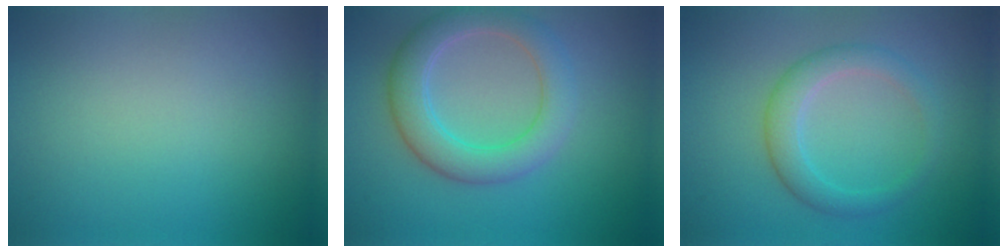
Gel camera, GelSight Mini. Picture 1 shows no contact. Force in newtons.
{"total": 5.0, "press": 5.0, "slide": 0.2}
{"total": 2.2, "press": 2.2, "slide": 0.2}